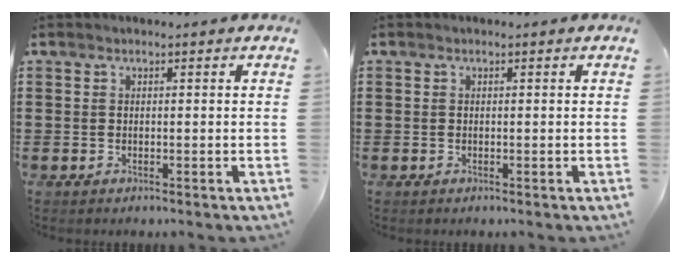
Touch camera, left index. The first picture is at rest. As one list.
[{"total": 0.0}]